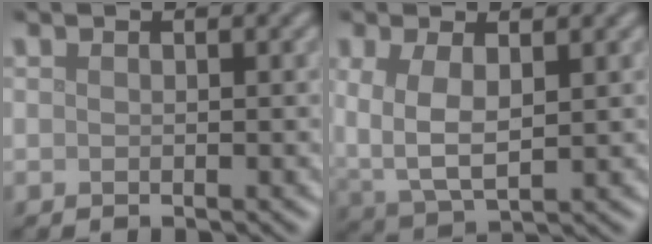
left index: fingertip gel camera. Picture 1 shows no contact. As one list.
[{"total": 4.4, "force": [0.8, 2.2, 3.7], "torque": [-0.087, -0.002, 0.019]}]